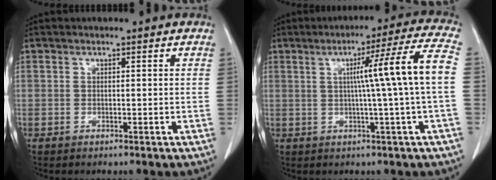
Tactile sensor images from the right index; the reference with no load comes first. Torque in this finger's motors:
{"motor_torque": [1.16, -0.21, 0.49, 0.17]}